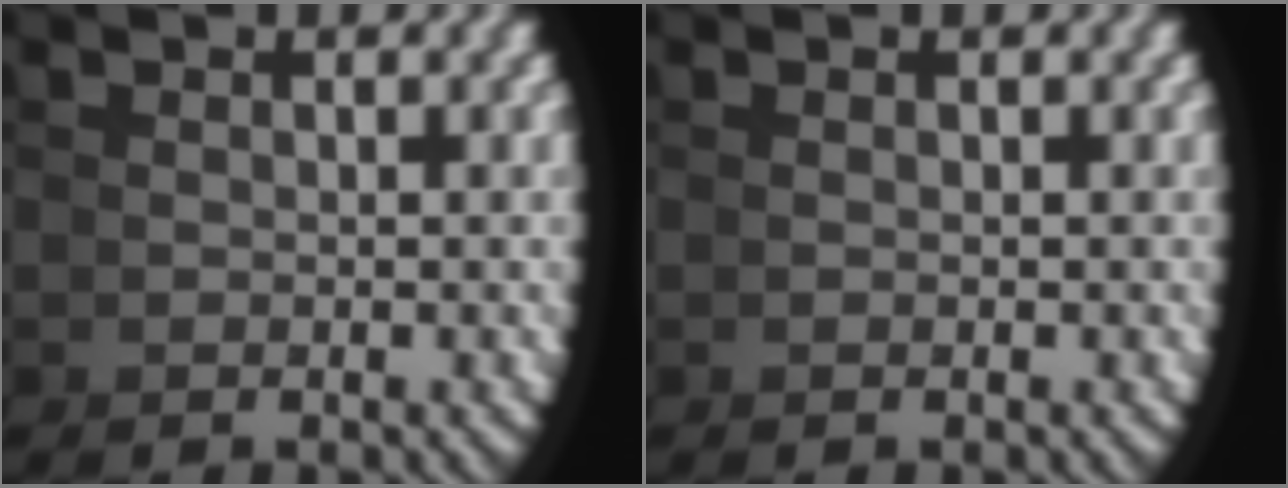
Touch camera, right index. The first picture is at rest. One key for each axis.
{"total": 0.0}